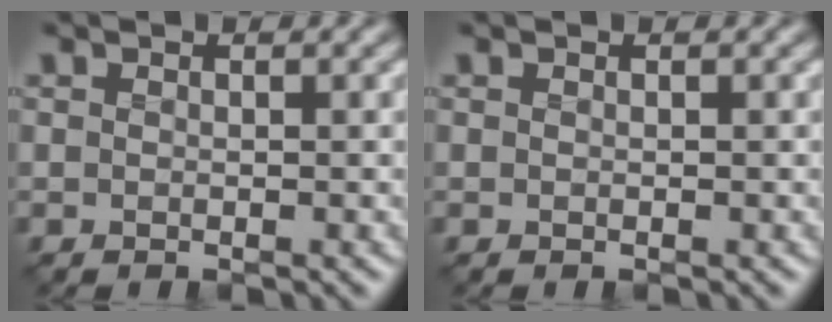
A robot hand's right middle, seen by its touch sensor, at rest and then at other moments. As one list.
[{"total": 0.0}]